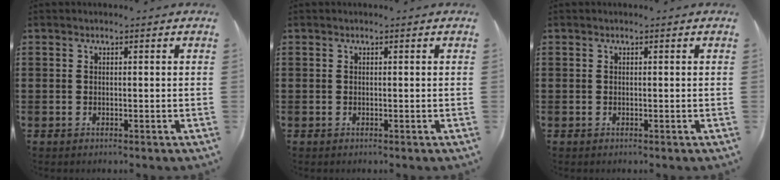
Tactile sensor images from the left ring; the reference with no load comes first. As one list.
[{"total": 0.0}, {"total": 0.0}]